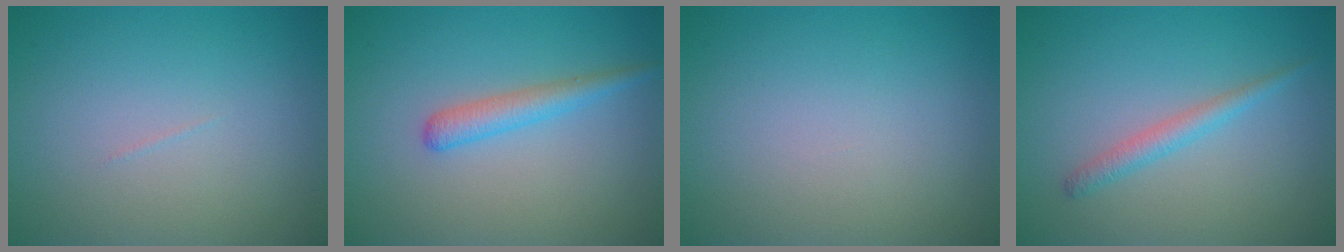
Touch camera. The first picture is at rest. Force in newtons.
{"total": 2.2, "press": 2.2, "slide": 0.1}
{"total": 0.0}
{"total": 1.7, "press": 1.7, "slide": 0.1}